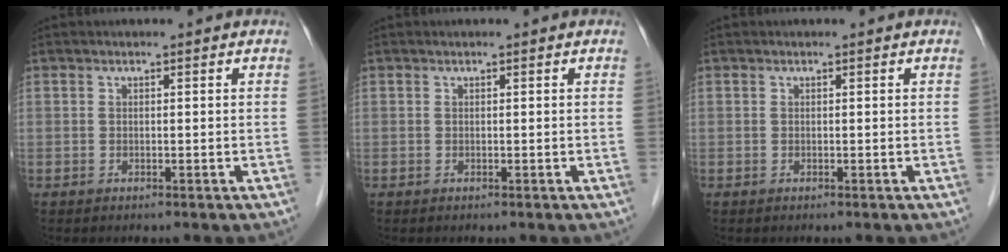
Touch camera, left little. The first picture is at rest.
{"total": 0.0}
{"total": 0.0}